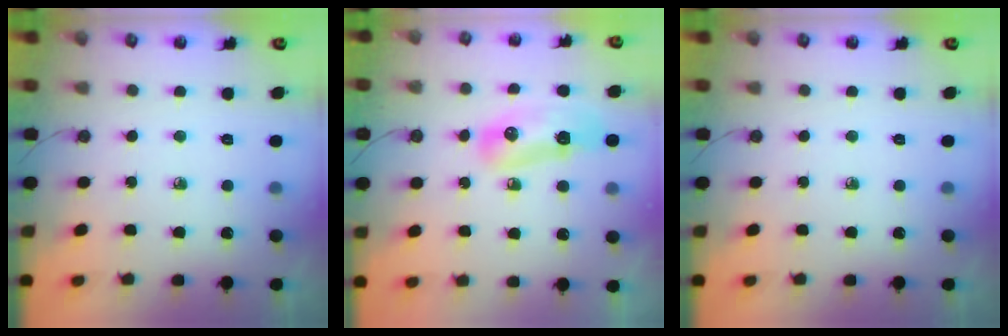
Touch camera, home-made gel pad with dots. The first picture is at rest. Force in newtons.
{"total": 9.3, "press": 9.2, "slide": 1.8}
{"total": 0.0}